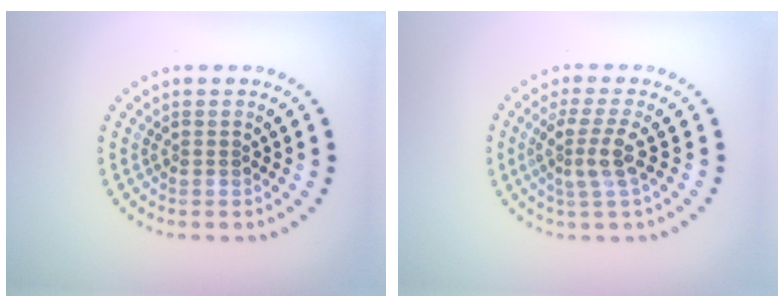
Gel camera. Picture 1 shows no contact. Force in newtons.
{"total": 2.8, "press": 2.2, "slide": 1.7}